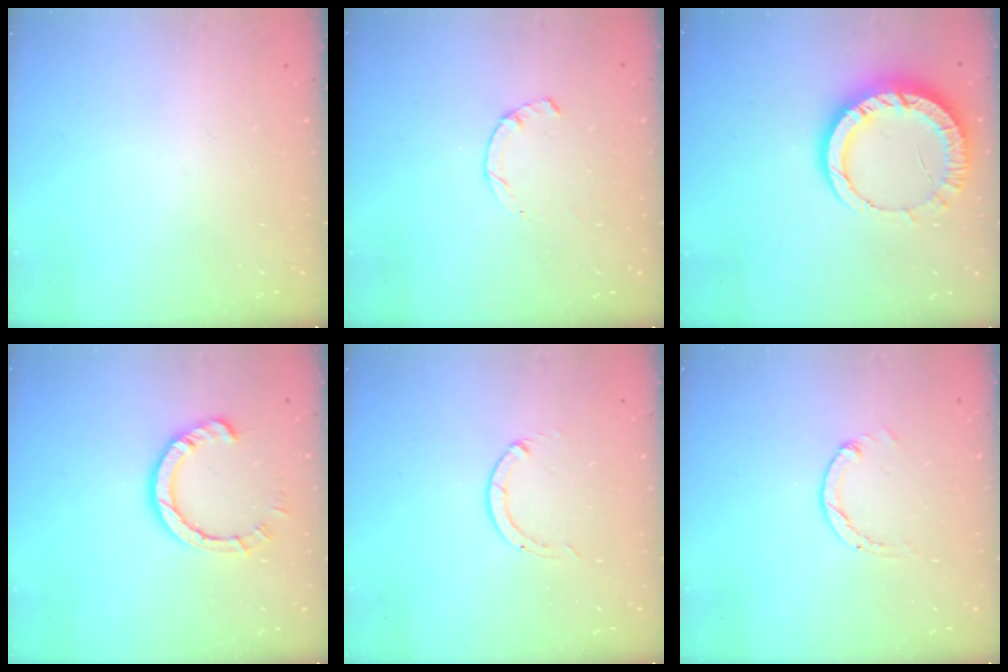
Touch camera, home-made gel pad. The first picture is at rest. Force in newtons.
{"total": 1.7, "press": 1.6, "slide": 0.4}
{"total": 12.7, "press": 12.6, "slide": 1.4}
{"total": 7.5, "press": 7.4, "slide": 0.9}
{"total": 0.0}
{"total": 1.3, "press": 1.2, "slide": 0.2}